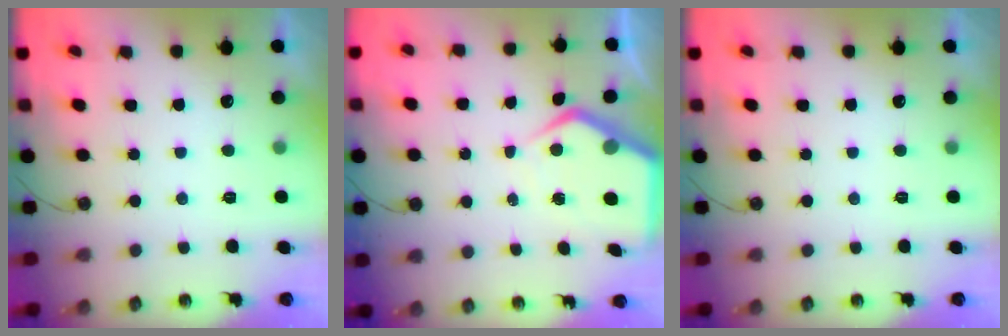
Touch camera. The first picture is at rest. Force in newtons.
{"total": 6.7, "press": 6.7, "slide": 0.6}
{"total": 0.0}